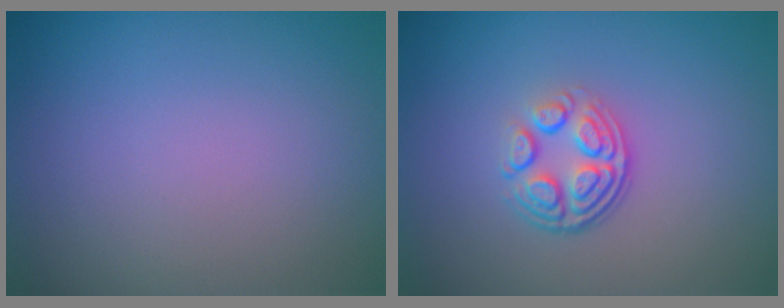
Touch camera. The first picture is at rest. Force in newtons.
{"total": 4.0, "press": 2.7, "slide": 2.9}